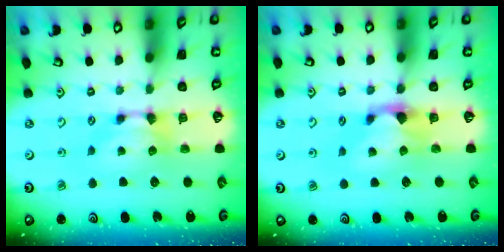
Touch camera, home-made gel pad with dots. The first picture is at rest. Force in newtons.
{"total": 1.3, "press": 0.6, "slide": 1.2}